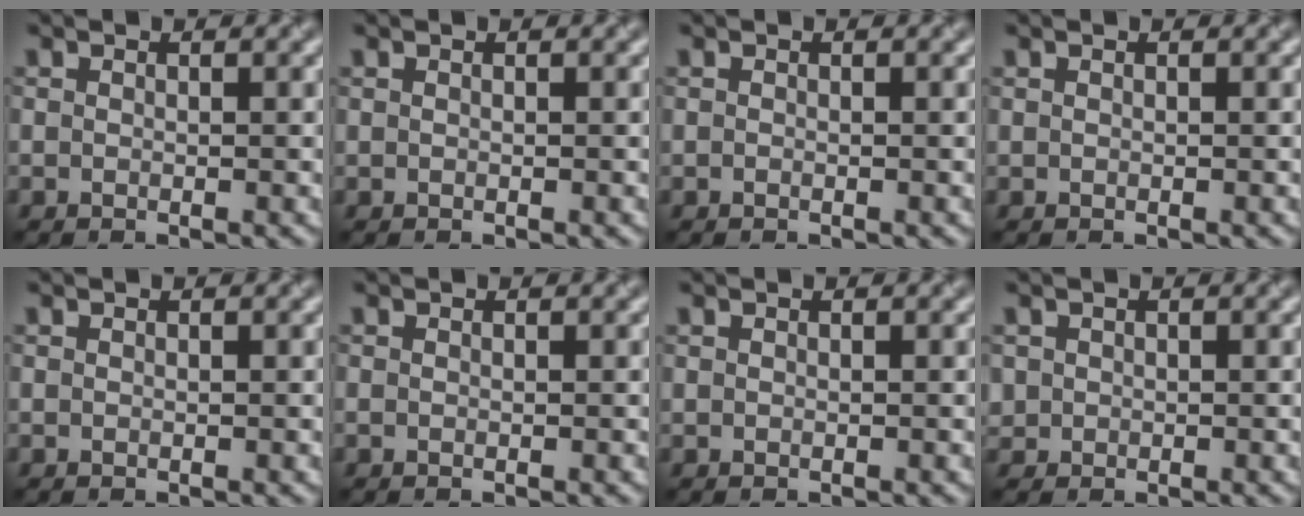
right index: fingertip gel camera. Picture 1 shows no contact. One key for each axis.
{"total": 0.0}
{"total": 0.0}
{"total": 0.0}
{"total": 0.0}
{"total": 0.0}
{"total": 0.0}
{"total": 0.8, "fx": 0.1, "fy": 0.7, "fz": -0.1, "tx": 0.009, "ty": 0.002, "tz": 0.001}